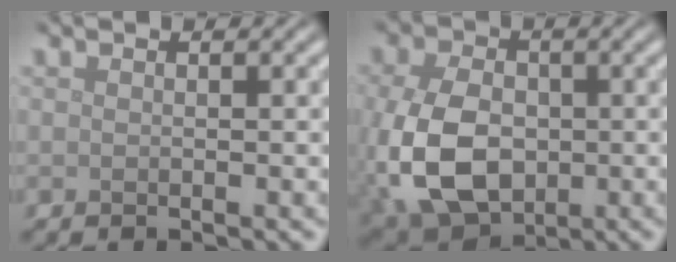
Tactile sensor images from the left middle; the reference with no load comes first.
{"total": 10.5, "force": [-2.0, 7.2, 7.3], "torque": [-0.179, -0.016, -0.043]}